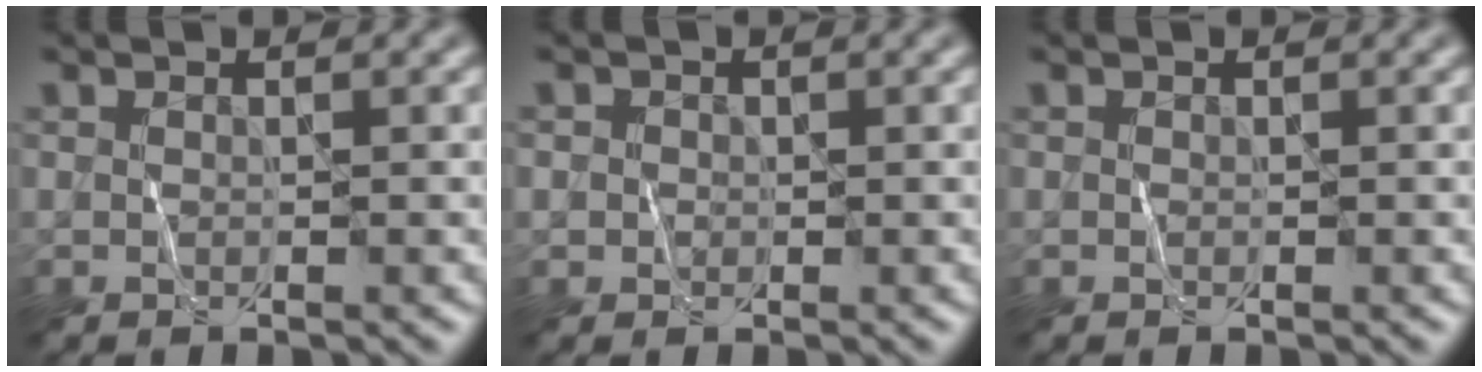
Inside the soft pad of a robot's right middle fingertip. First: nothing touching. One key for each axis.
{"total": 1.5, "fx": 0.2, "fy": 1.4, "fz": 0.4, "tx": 0.008, "ty": 0.004, "tz": -0.003}
{"total": 0.0}